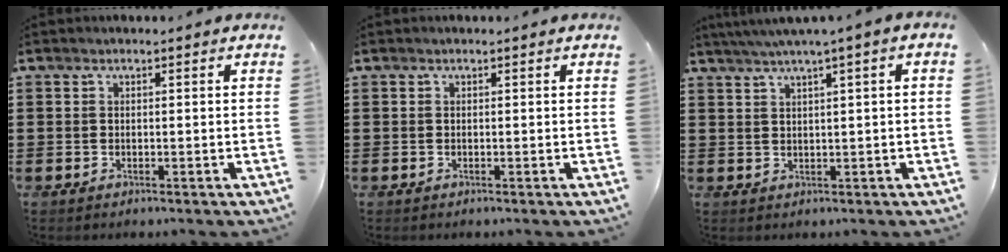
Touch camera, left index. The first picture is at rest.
{"total": 0.0}
{"total": 2.3, "force": [0.9, -0.5, 2.0], "torque": [-0.038, -0.003, 0.014]}